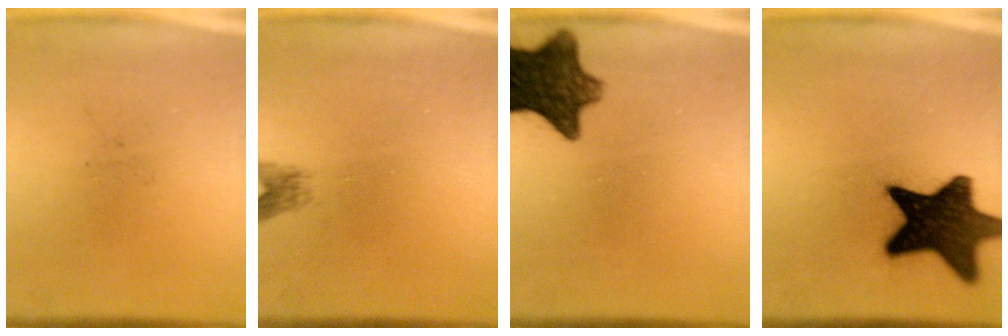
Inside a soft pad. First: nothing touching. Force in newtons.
{"total": 1.5}
{"total": 10.8}
{"total": 15.9}